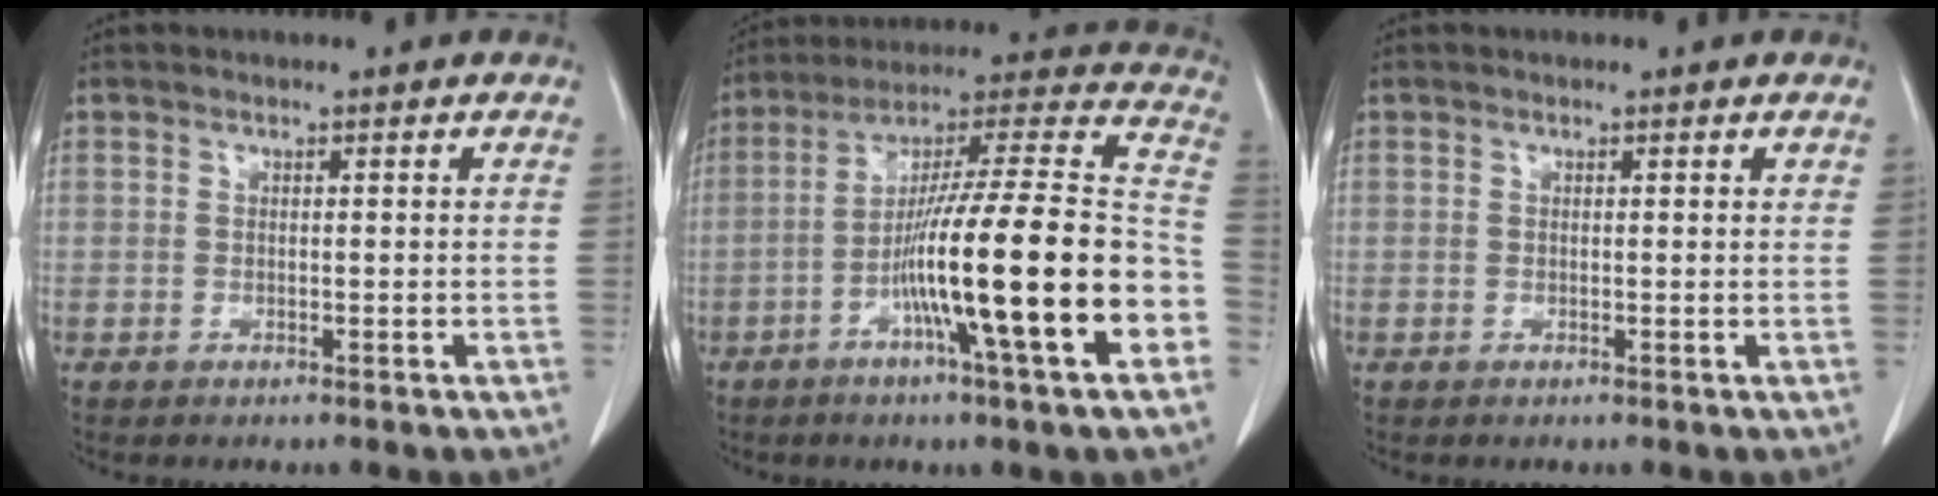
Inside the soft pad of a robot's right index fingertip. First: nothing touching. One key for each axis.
{"total": 24.0, "fx": -7.4, "fy": 0.4, "fz": 22.8, "tx": -0.308, "ty": -0.002, "tz": -0.127}
{"total": 0.0}